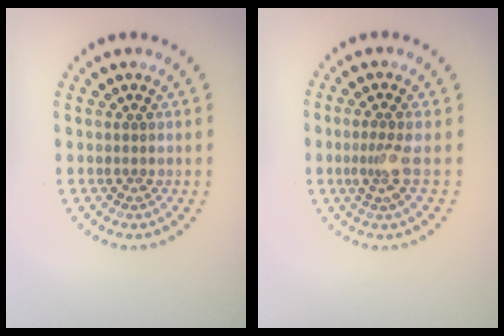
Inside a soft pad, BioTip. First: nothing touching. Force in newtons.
{"total": 2.0, "press": 1.4, "slide": 1.4}